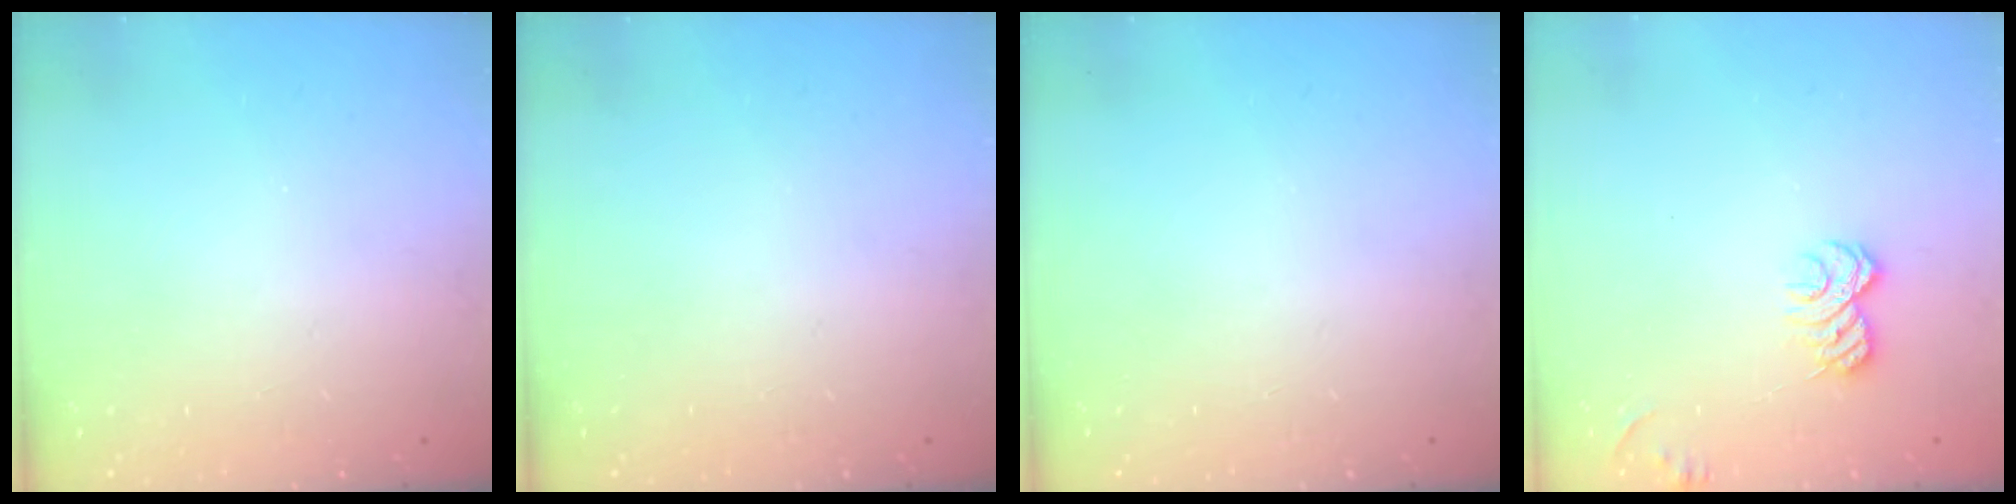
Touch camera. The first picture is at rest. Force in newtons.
{"total": 0.0}
{"total": 0.0}
{"total": 6.6, "press": 6.6, "slide": 0.9}